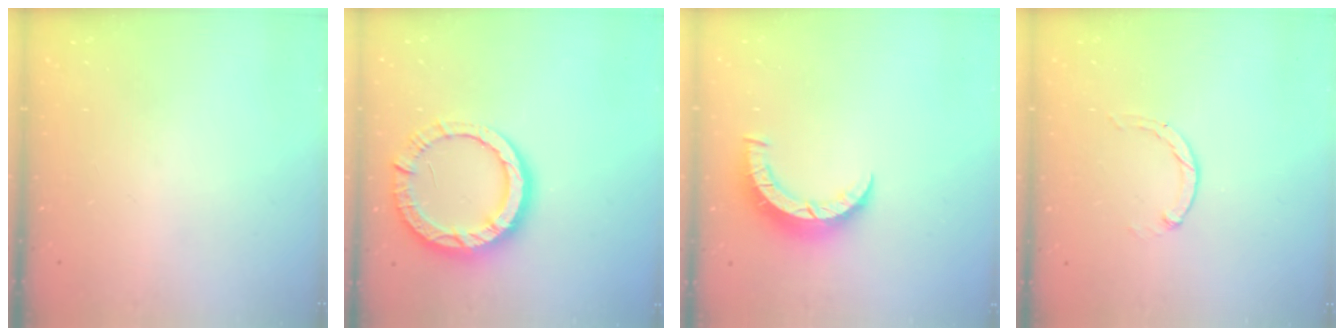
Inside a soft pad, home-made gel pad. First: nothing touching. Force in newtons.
{"total": 13.3, "press": 13.2, "slide": 1.6}
{"total": 7.1, "press": 7.0, "slide": 0.8}
{"total": 0.8, "press": 0.7, "slide": 0.2}